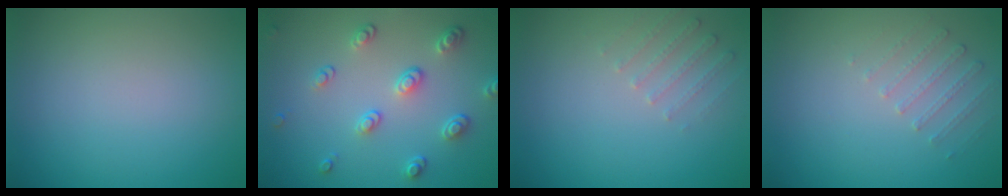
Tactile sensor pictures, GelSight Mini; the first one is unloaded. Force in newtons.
{"total": 3.3, "press": 2.8, "slide": 1.7}
{"total": 1.6, "press": 1.6, "slide": 0.4}
{"total": 1.3, "press": 0.9, "slide": 1.0}